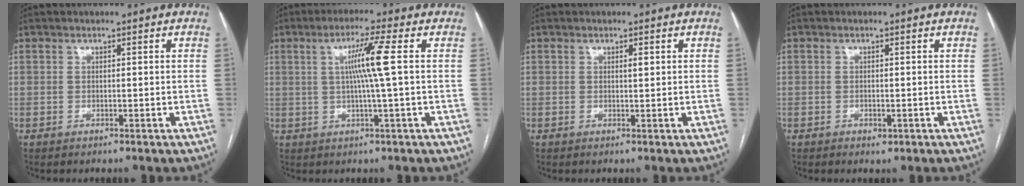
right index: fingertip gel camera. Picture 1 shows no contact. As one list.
[{"total": 6.5, "force": [1.0, -1.4, 6.3], "torque": [-0.113, 0.004, 0.021]}, {"total": 0.8, "force": [0.3, 0.2, 0.7], "torque": [-0.013, 0.000, 0.004]}, {"total": 1.0, "force": [-0.5, 0.6, 0.6], "torque": [-0.007, 0.000, -0.003]}]